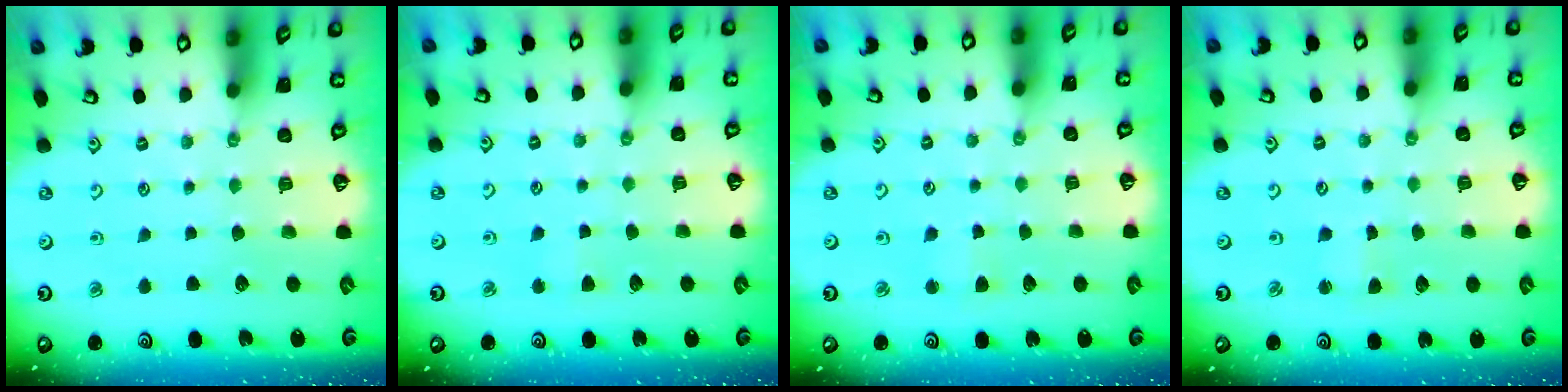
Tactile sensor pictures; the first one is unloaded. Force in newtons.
{"total": 2.7, "press": 2.7, "slide": 0.4}
{"total": 2.6, "press": 2.6, "slide": 0.4}
{"total": 1.9, "press": 1.8, "slide": 0.4}